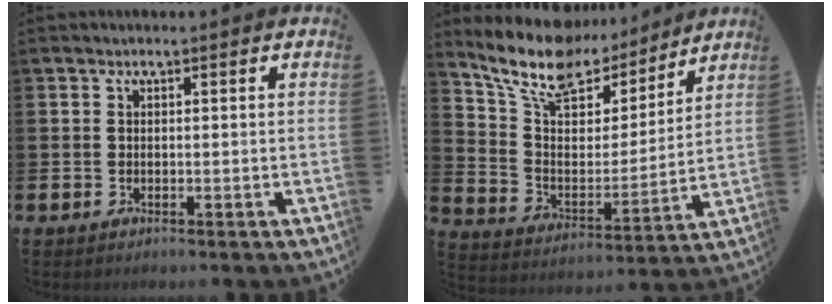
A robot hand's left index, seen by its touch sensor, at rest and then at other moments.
{"total": 11.8, "force": [10.0, 5.2, 3.6], "torque": [-0.114, -0.065, 0.178]}